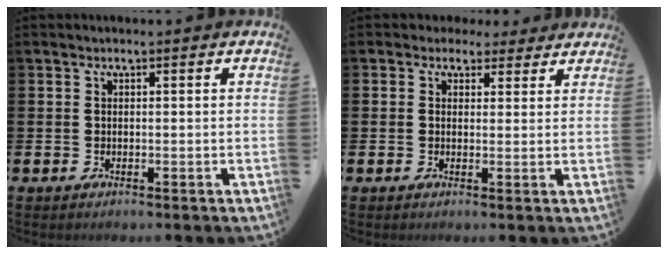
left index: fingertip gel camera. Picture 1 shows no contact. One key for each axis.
{"total": 2.6, "fx": 2.0, "fy": 1.7, "fz": -0.1, "tx": -0.001, "ty": -0.005, "tz": 0.032}